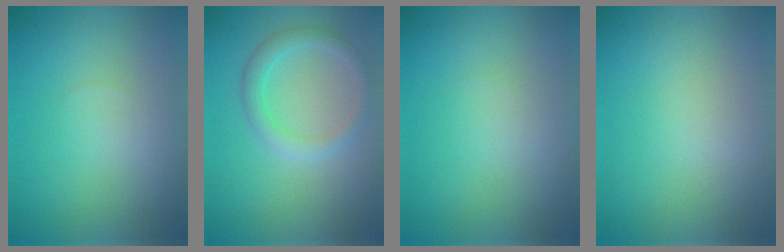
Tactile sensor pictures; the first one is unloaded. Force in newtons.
{"total": 2.2, "press": 2.2, "slide": 0.1}
{"total": 0.0}
{"total": 0.0}